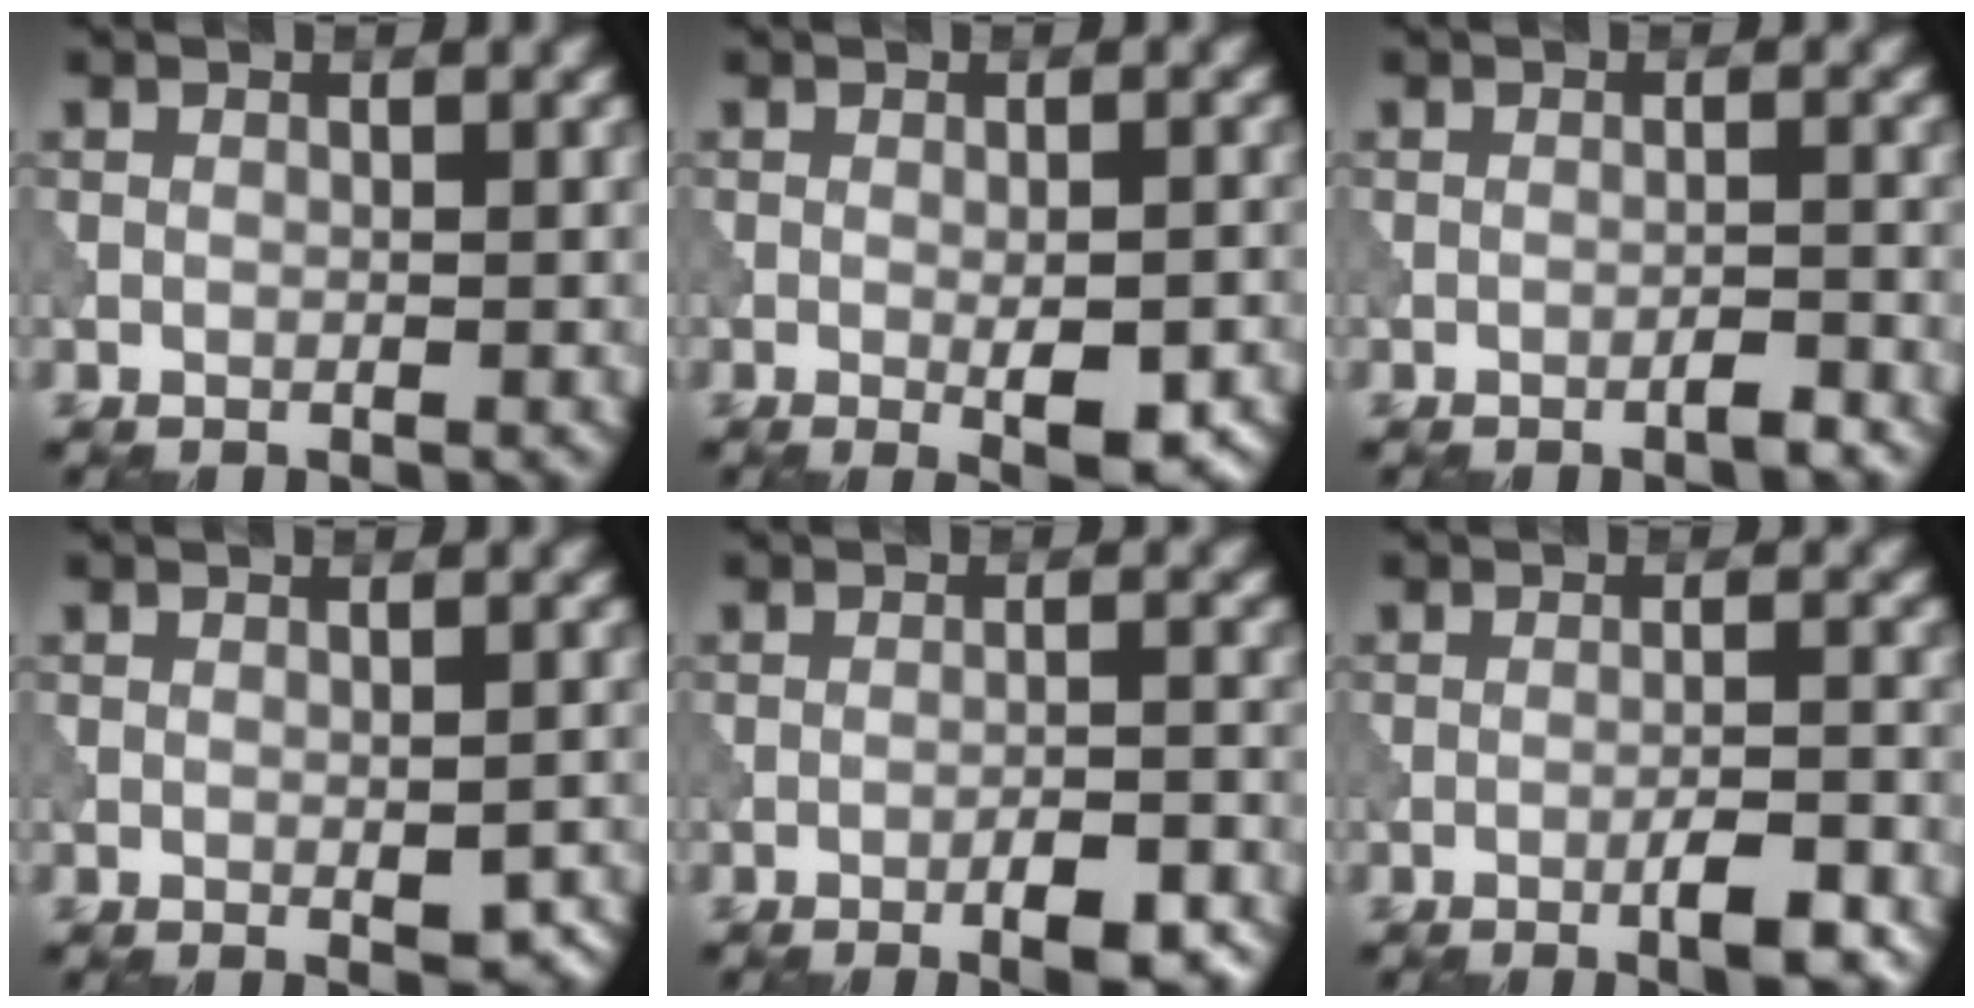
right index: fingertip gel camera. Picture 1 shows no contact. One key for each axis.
{"total": 3.9, "fx": -1.3, "fy": 1.2, "fz": 3.5, "tx": -0.053, "ty": -0.008, "tz": -0.011}
{"total": 1.3, "fx": -0.9, "fy": 0.0, "fz": 0.8, "tx": -0.012, "ty": 0.005, "tz": -0.019}
{"total": 2.6, "fx": -0.8, "fy": 1.2, "fz": 2.2, "tx": -0.029, "ty": -0.009, "tz": -0.005}
{"total": 4.3, "fx": -2.7, "fy": 1.0, "fz": 3.2, "tx": -0.056, "ty": 0.009, "tz": -0.037}
{"total": 3.4, "fx": -1.8, "fy": 0.4, "fz": 2.8, "tx": -0.046, "ty": 0.007, "tz": -0.034}